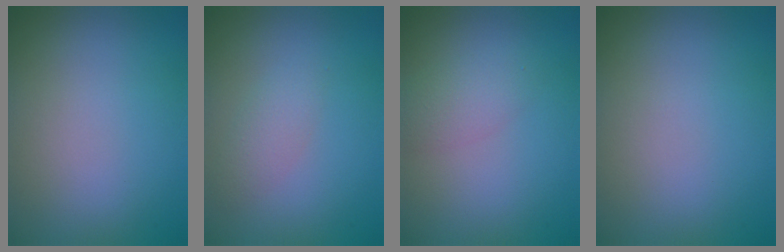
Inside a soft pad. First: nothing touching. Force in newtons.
{"total": 1.6, "press": 1.6, "slide": 0.1}
{"total": 2.2, "press": 2.2, "slide": 0.1}
{"total": 0.0}